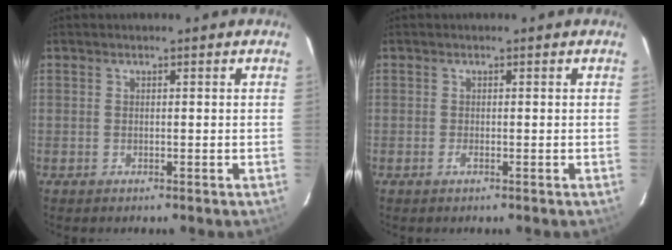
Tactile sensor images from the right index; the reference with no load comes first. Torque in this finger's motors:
{"motor_torque": [0.38, -0.02, 0.10, 0.02]}